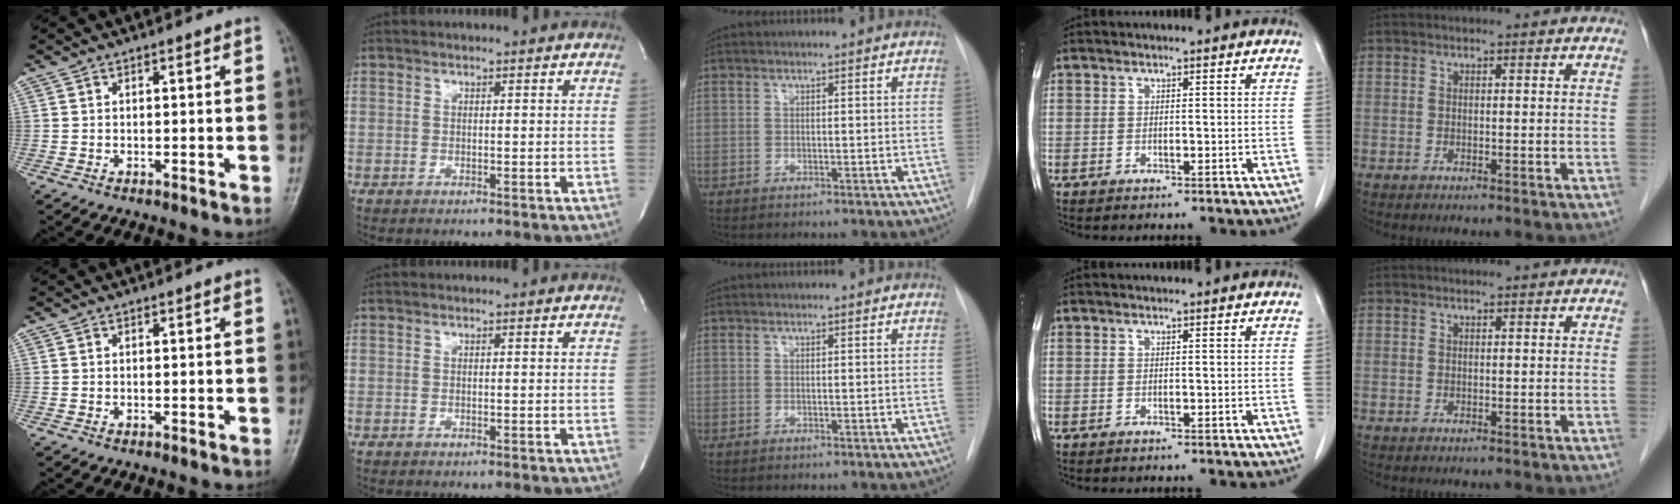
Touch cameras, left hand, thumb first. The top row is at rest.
{}